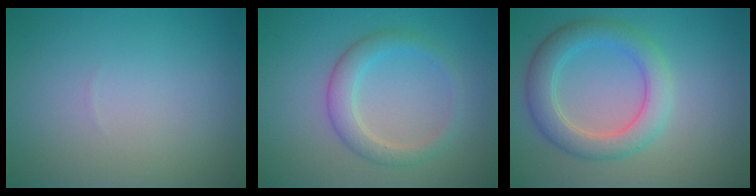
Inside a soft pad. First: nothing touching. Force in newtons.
{"total": 2.8, "press": 2.8, "slide": 0.2}
{"total": 4.6, "press": 4.6, "slide": 0.4}